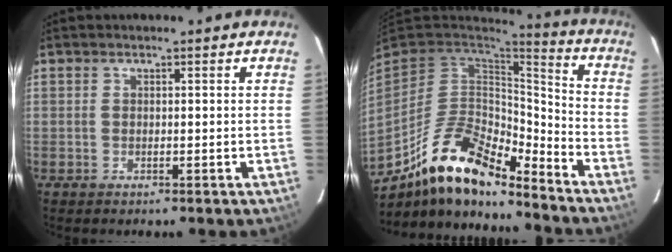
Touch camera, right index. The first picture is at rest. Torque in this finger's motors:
{"motor_torque": [0.94, -1.20, 0.71, 0.14]}